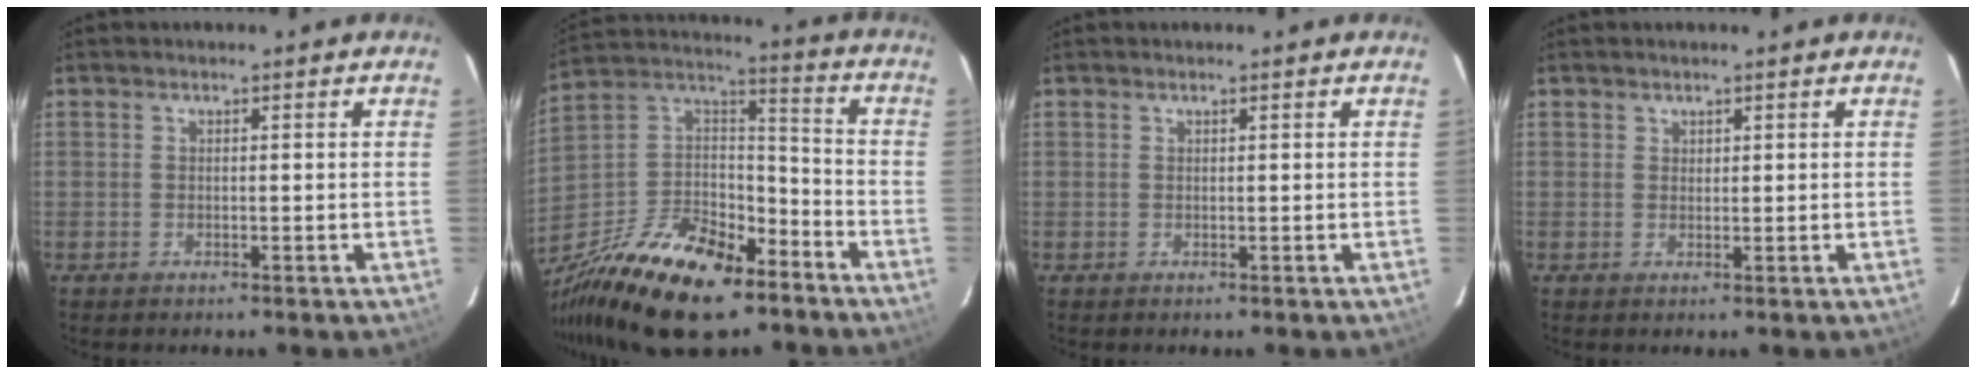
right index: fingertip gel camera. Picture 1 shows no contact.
{"total": 27.4, "force": [-18.2, 12.1, 16.5], "torque": [-0.348, -0.009, -0.304]}
{"total": 0.0}
{"total": 0.9, "force": [0.6, 0.7, 0.0], "torque": [0.002, 0.004, 0.009]}